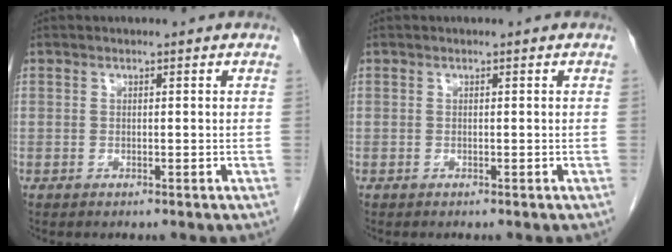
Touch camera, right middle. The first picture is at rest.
{"total": 0.0}